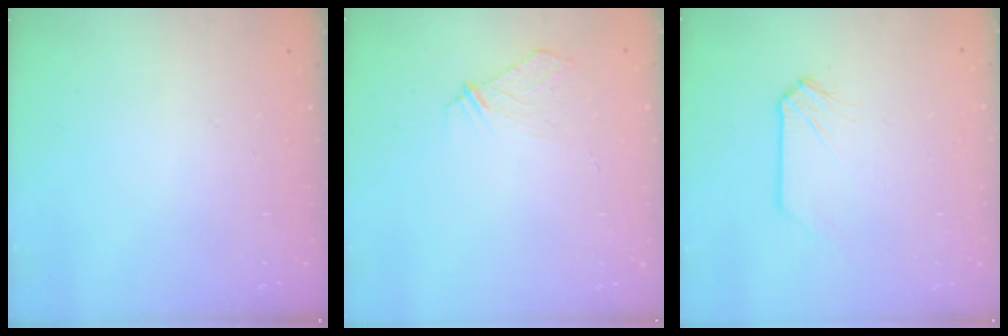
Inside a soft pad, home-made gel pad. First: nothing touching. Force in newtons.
{"total": 4.6, "press": 4.5, "slide": 0.8}
{"total": 0.0}